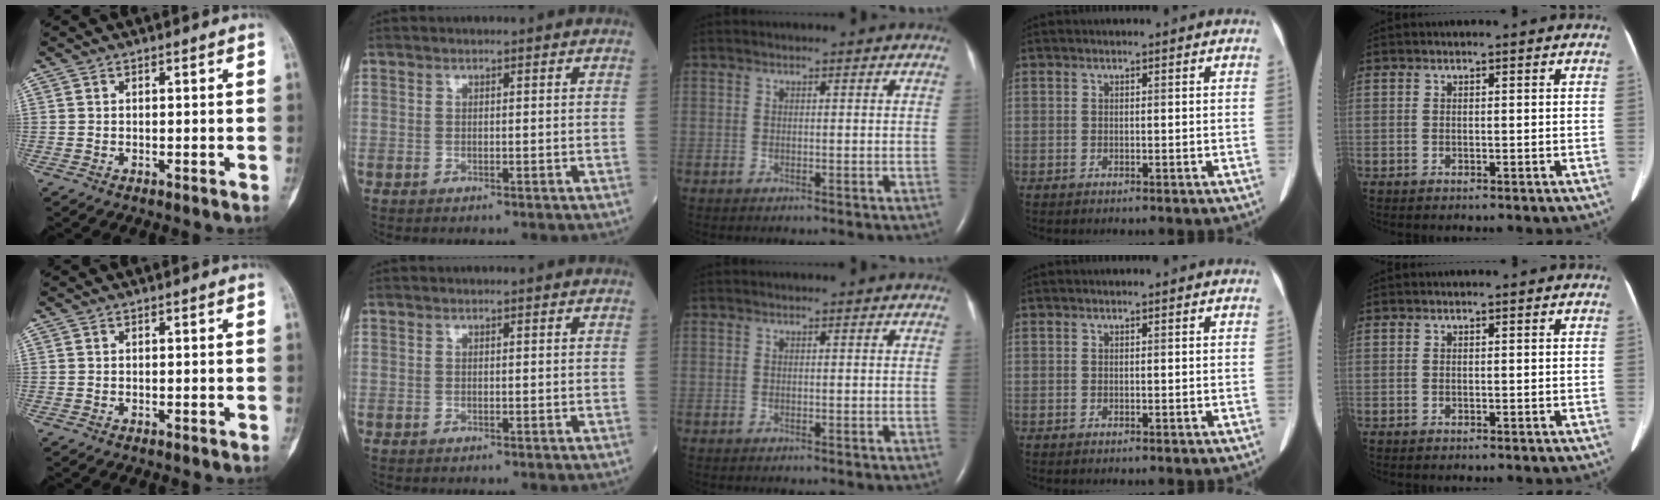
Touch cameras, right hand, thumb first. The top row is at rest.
{}